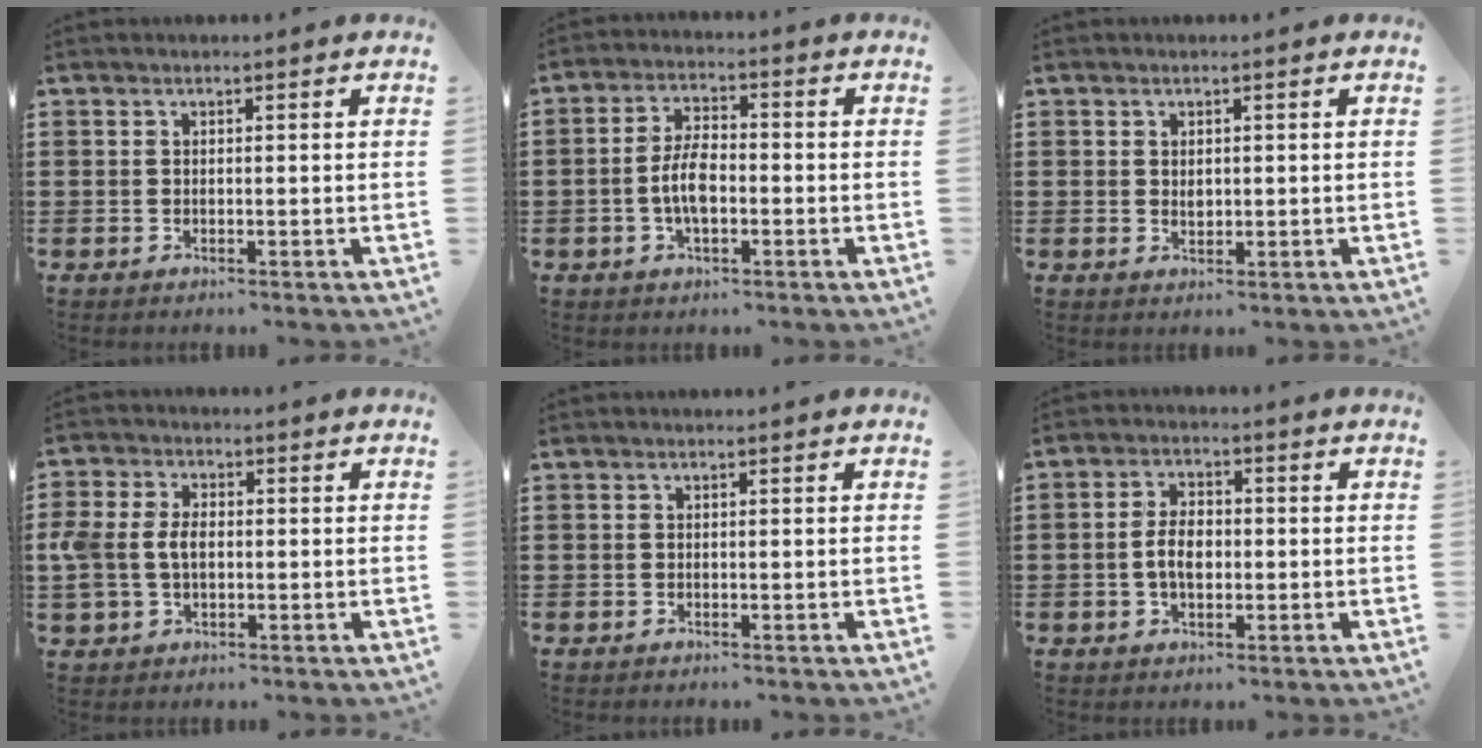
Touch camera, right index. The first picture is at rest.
{"total": 5.5, "force": [-1.2, 2.6, 4.8], "torque": [-0.112, 0.000, -0.027]}
{"total": 1.2, "force": [0.4, 0.9, 0.7], "torque": [-0.013, 0.007, 0.008]}
{"total": 5.1, "force": [-0.2, 3.6, 3.6], "torque": [-0.102, 0.003, -0.013]}
{"total": 0.0}
{"total": 4.5, "force": [-0.5, 2.7, 3.6], "torque": [-0.082, 0.004, -0.014]}